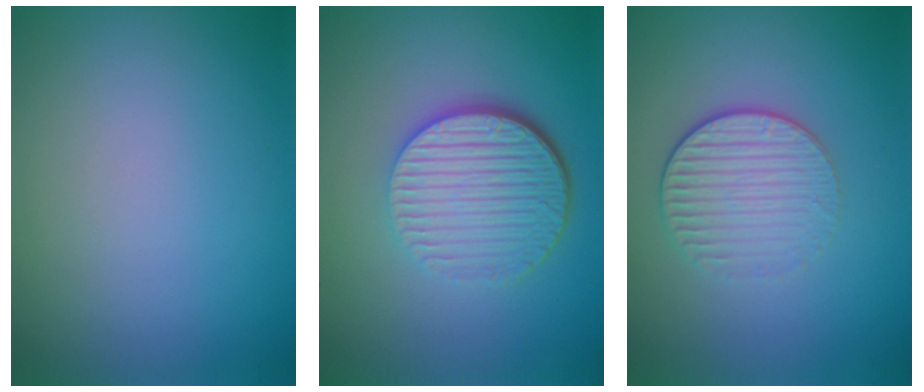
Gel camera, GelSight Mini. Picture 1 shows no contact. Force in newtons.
{"total": 6.3, "press": 4.2, "slide": 4.6}
{"total": 3.1, "press": 2.7, "slide": 1.5}